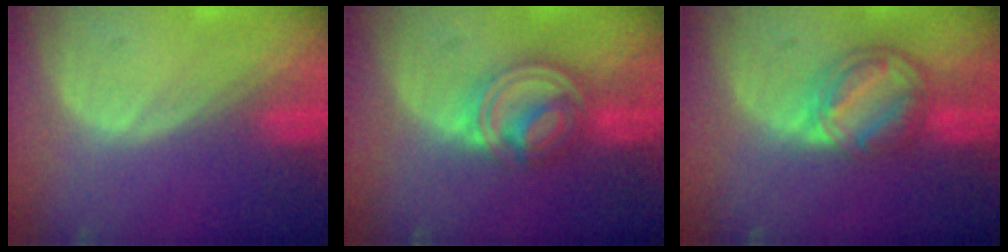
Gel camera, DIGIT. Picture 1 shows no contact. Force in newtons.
{"total": 7.6, "press": 6.6, "slide": 3.8}
{"total": 8.1, "press": 6.9, "slide": 4.1}